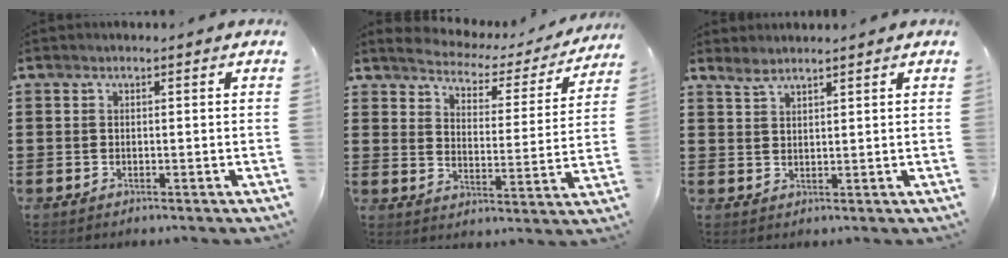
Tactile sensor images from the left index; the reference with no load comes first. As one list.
[{"total": 2.8, "force": [2.8, 0.5, 0.1], "torque": [-0.026, -0.028, 0.038]}, {"total": 2.0, "force": [1.8, 0.4, 0.6], "torque": [-0.015, 0.001, 0.036]}]